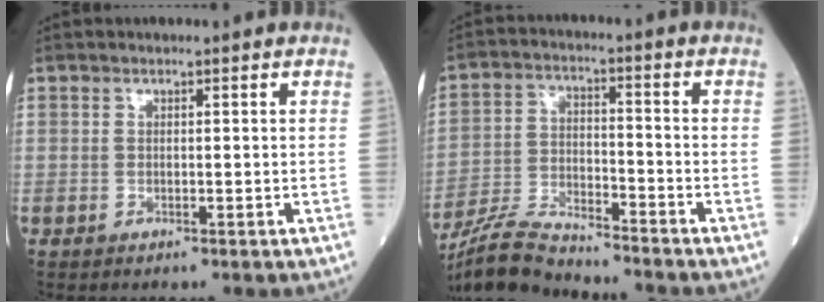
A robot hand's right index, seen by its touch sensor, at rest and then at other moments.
{"total": 10.1, "force": [-9.7, 0.6, 2.7], "torque": [-0.057, -0.008, -0.182]}